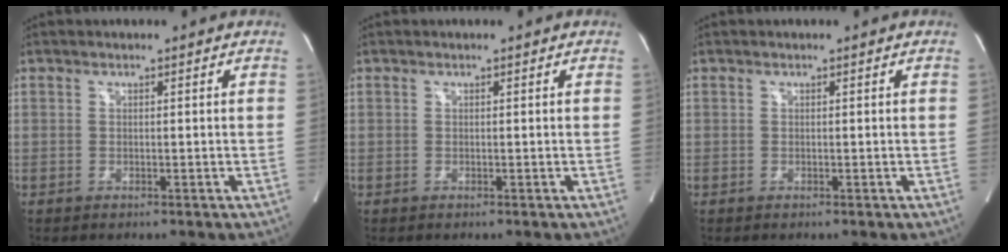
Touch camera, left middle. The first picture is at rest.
{"total": 0.0}
{"total": 0.0}